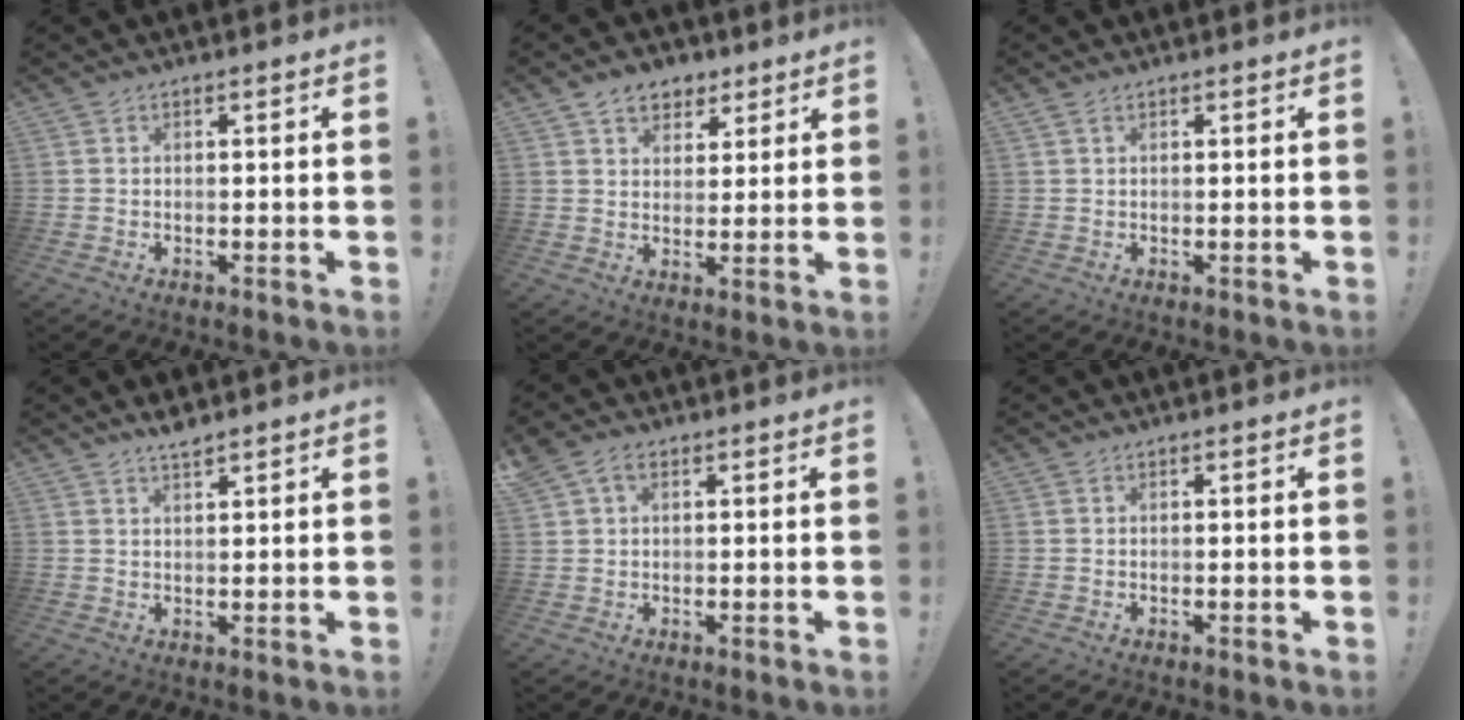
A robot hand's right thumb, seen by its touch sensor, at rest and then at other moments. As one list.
[{"total": 7.9, "force": [4.8, 5.8, 2.4], "torque": [-0.024, -0.027, 0.092]}, {"total": 1.3, "force": [0.9, 0.7, 0.6], "torque": [-0.008, 0.000, 0.016]}, {"total": 3.0, "force": [2.7, 0.3, 1.4], "torque": [-0.022, -0.019, 0.046]}, {"total": 3.9, "force": [1.7, 2.6, 2.4], "torque": [-0.043, 0.002, 0.033]}, {"total": 0.0}]